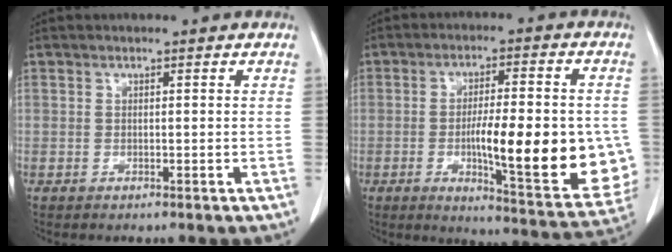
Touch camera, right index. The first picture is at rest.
{"total": 19.2, "force": [-3.0, 4.0, 18.5], "torque": [-0.200, -0.003, -0.027]}